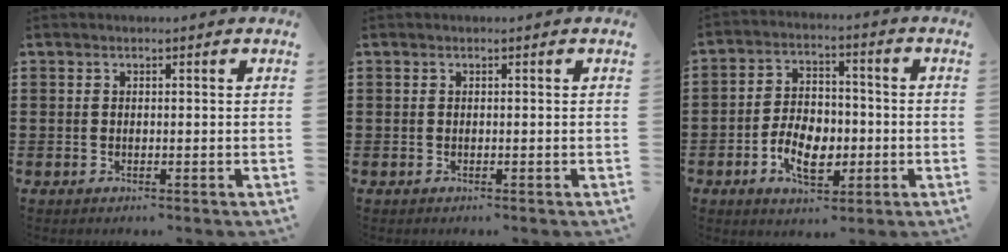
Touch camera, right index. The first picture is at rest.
{"total": 0.0}
{"total": 7.6, "force": [-2.5, 4.8, 5.3], "torque": [-0.106, 0.005, -0.051]}